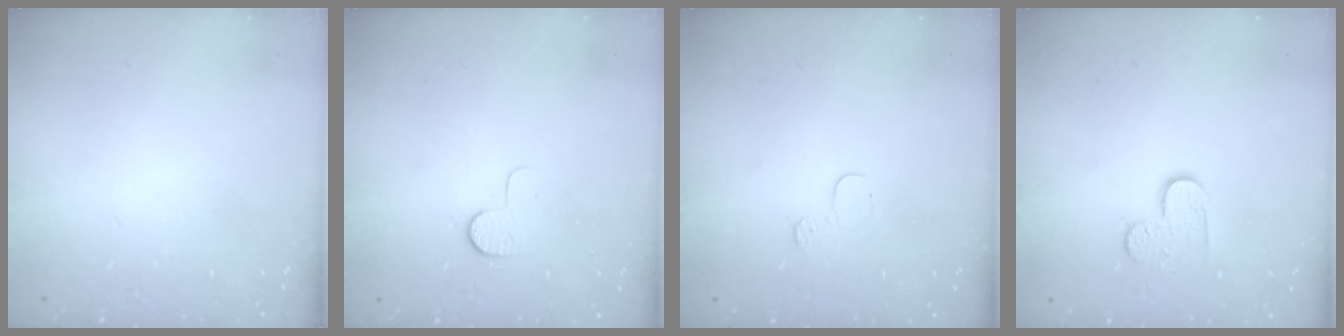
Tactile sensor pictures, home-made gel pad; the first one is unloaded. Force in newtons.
{"total": 6.9, "press": 6.8, "slide": 0.5}
{"total": 3.2, "press": 3.2, "slide": 0.3}
{"total": 7.1, "press": 7.1, "slide": 0.6}